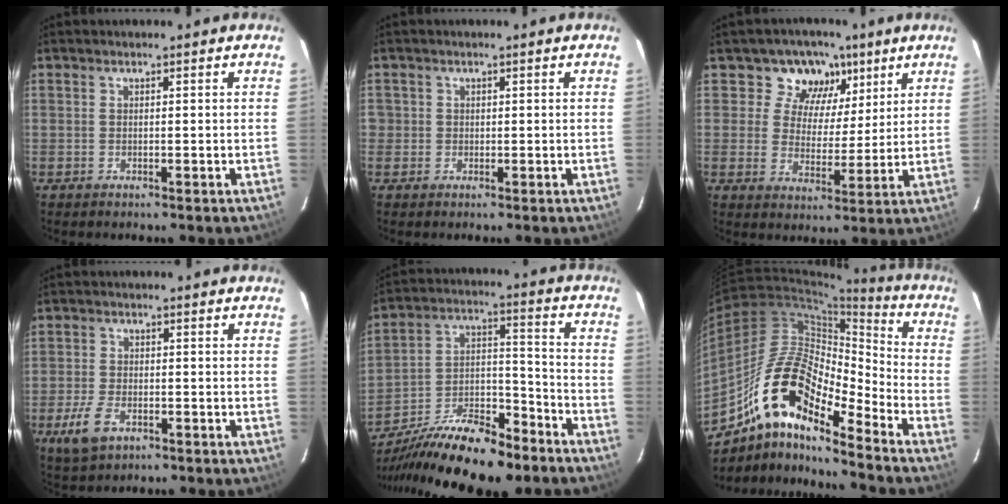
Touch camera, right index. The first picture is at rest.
{"total": 1.5, "force": [-0.2, 1.5, 0.0], "torque": [0.006, 0.008, -0.001]}
{"total": 9.4, "force": [5.2, 7.4, 2.4], "torque": [-0.030, -0.009, 0.079]}
{"total": 6.7, "force": [-3.4, 3.8, 4.4], "torque": [-0.113, -0.008, -0.062]}
{"total": 21.4, "force": [-15.5, 7.7, 12.6], "torque": [-0.241, -0.005, -0.255]}
{"total": 18.5, "force": [-12.0, 5.6, 12.9], "torque": [-0.225, -0.002, -0.238]}